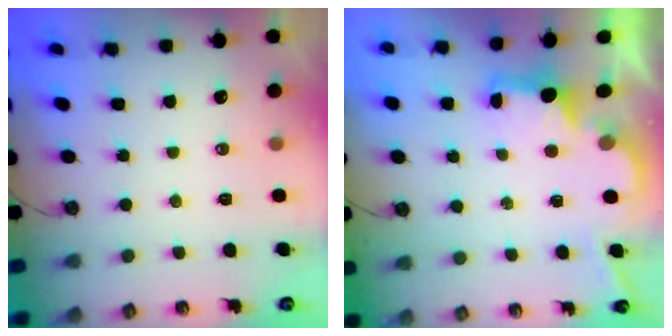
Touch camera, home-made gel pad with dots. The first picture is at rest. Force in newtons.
{"total": 2.6, "press": 2.5, "slide": 0.9}